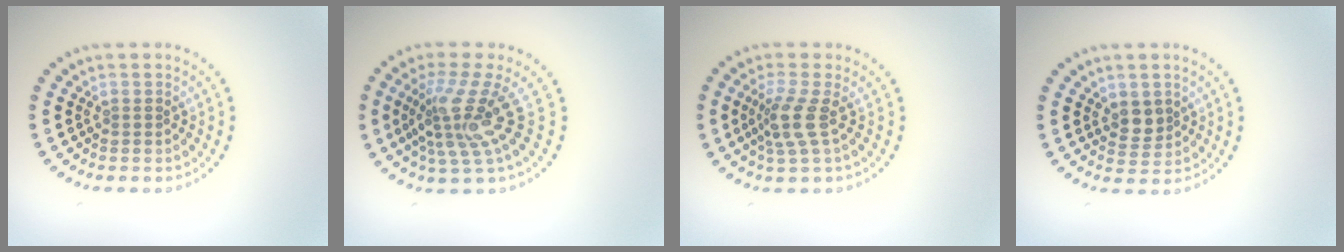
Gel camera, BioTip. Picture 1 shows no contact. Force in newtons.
{"total": 4.4, "press": 3.0, "slide": 3.3}
{"total": 2.9, "press": 2.2, "slide": 1.8}
{"total": 2.0, "press": 1.8, "slide": 0.9}